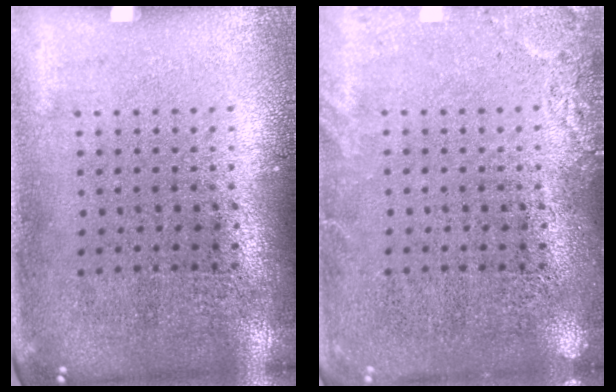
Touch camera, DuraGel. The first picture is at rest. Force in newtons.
{"total": 2.2, "press": 2.2, "slide": 0.3}